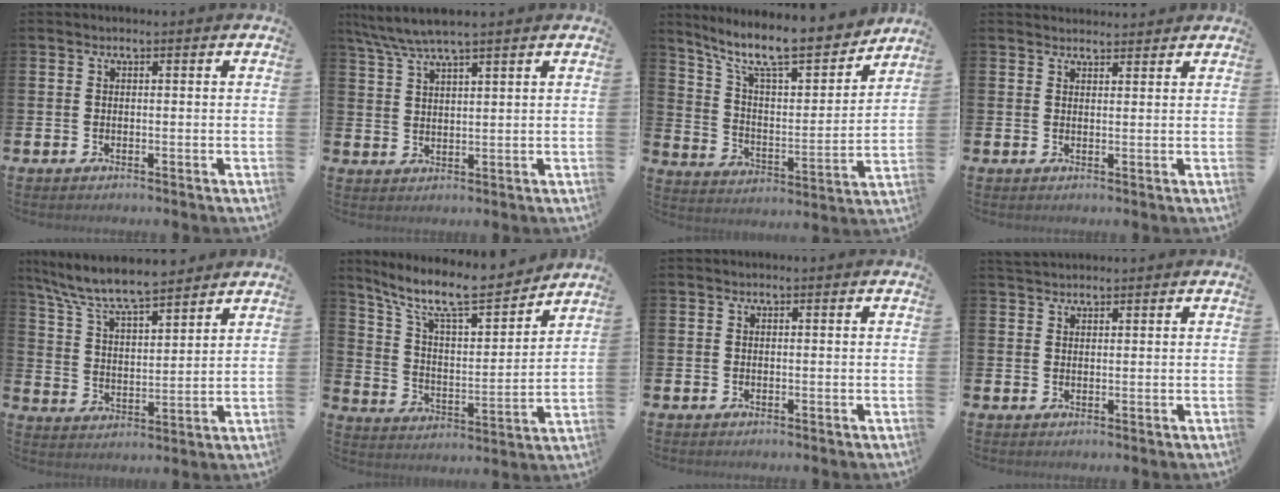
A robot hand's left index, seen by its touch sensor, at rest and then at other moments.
{"total": 4.9, "force": [4.3, 0.1, 2.3], "torque": [-0.062, -0.011, 0.078]}
{"total": 11.6, "force": [10.0, 2.3, 5.5], "torque": [-0.134, -0.065, 0.169]}
{"total": 2.0, "force": [1.9, 0.4, -0.1], "torque": [0.006, -0.010, 0.034]}
{"total": 8.2, "force": [7.6, 1.1, 2.9], "torque": [-0.093, -0.043, 0.136]}
{"total": 10.9, "force": [9.5, 2.0, 5.0], "torque": [-0.130, -0.057, 0.162]}
{"total": 0.0}
{"total": 1.8, "force": [1.8, 0.5, 0.1], "torque": [0.002, -0.002, 0.032]}